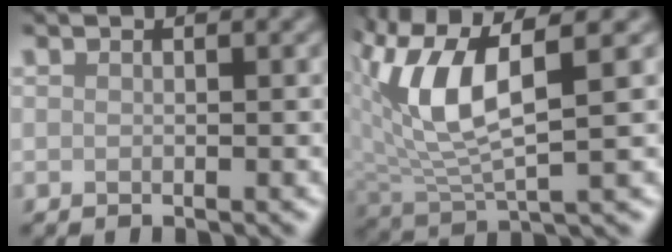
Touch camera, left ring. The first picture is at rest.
{"total": 7.9, "force": [1.9, 3.3, 6.9], "torque": [-0.155, 0.000, 0.034]}